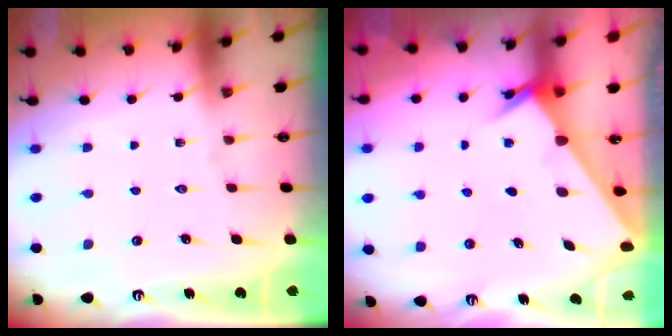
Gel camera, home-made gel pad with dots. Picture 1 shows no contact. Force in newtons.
{"total": 2.5, "press": 2.5, "slide": 0.2}